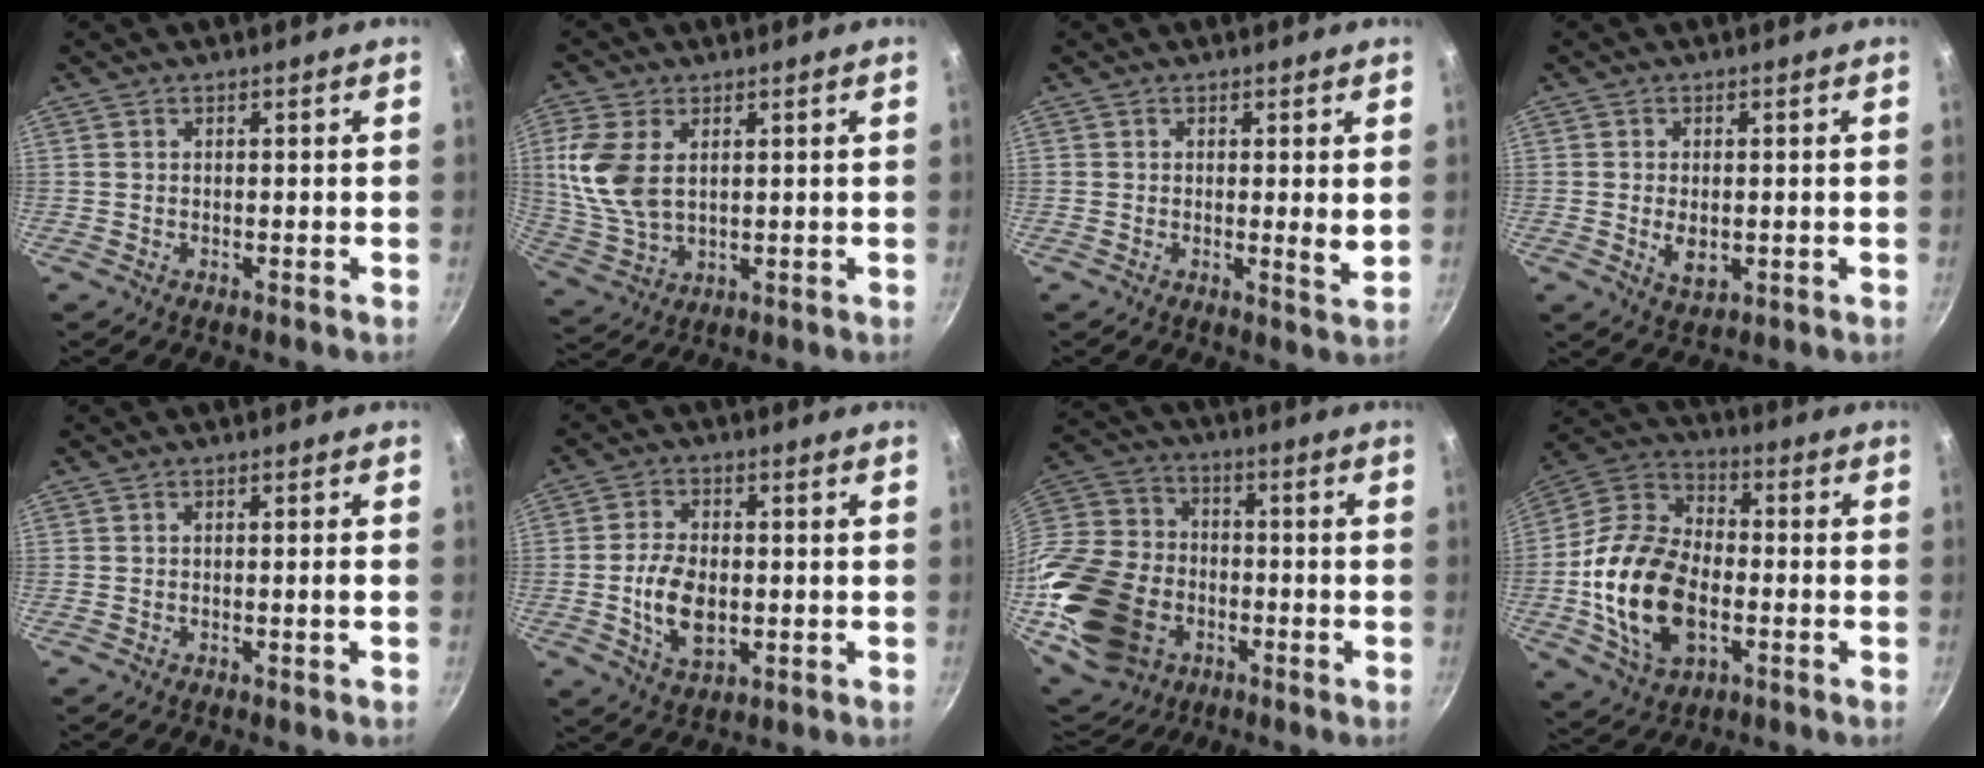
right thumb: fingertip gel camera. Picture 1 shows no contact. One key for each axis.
{"total": 10.9, "fx": 2.5, "fy": 6.7, "fz": 8.2, "tx": -0.172, "ty": -0.008, "tz": 0.058}
{"total": 2.8, "fx": 0.6, "fy": 0.4, "fz": 2.7, "tx": -0.041, "ty": -0.014, "tz": 0.004}
{"total": 4.3, "fx": -0.4, "fy": 2.7, "fz": 3.3, "tx": -0.056, "ty": -0.008, "tz": -0.001}
{"total": 1.1, "fx": -0.4, "fy": 0.0, "fz": 1.1, "tx": -0.021, "ty": 0.007, "tz": -0.005}
{"total": 9.5, "fx": -1.2, "fy": 5.8, "fz": 7.4, "tx": -0.130, "ty": 0.003, "tz": -0.021}
{"total": 27.0, "fx": -7.2, "fy": 20.5, "fz": 16.1, "tx": -0.327, "ty": 0.036, "tz": -0.114}
{"total": 20.0, "fx": -3.7, "fy": 12.8, "fz": 15.0, "tx": -0.271, "ty": 0.029, "tz": -0.073}